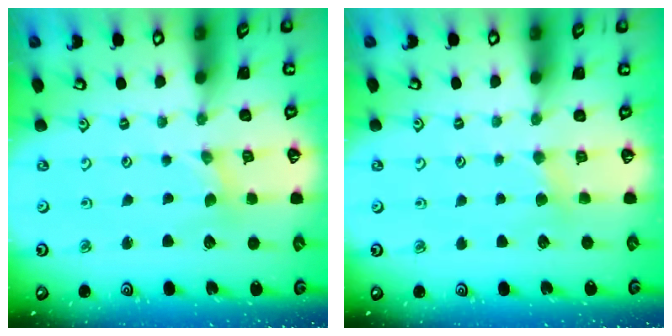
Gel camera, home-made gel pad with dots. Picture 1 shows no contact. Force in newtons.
{"total": 2.9, "press": 2.9, "slide": 0.4}